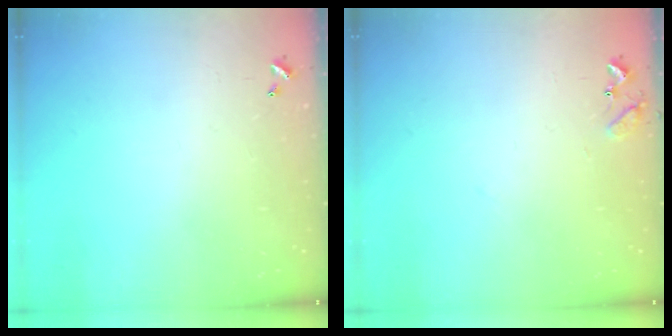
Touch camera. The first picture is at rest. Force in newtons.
{"total": 8.4, "press": 8.4, "slide": 0.5}